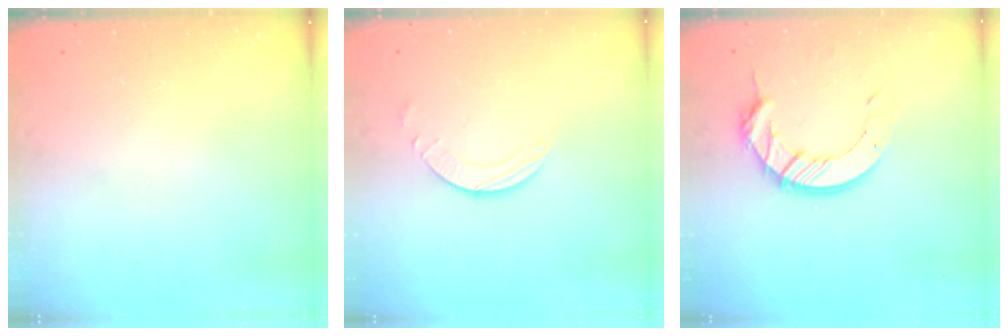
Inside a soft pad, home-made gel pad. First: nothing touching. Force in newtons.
{"total": 2.0, "press": 1.9, "slide": 0.3}
{"total": 12.2, "press": 12.1, "slide": 1.1}